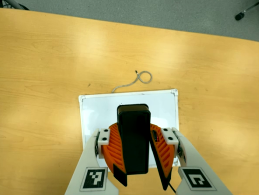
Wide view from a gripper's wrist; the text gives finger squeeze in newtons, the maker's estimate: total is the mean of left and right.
{"total": 11.4, "left": 11.3, "right": 11.4}